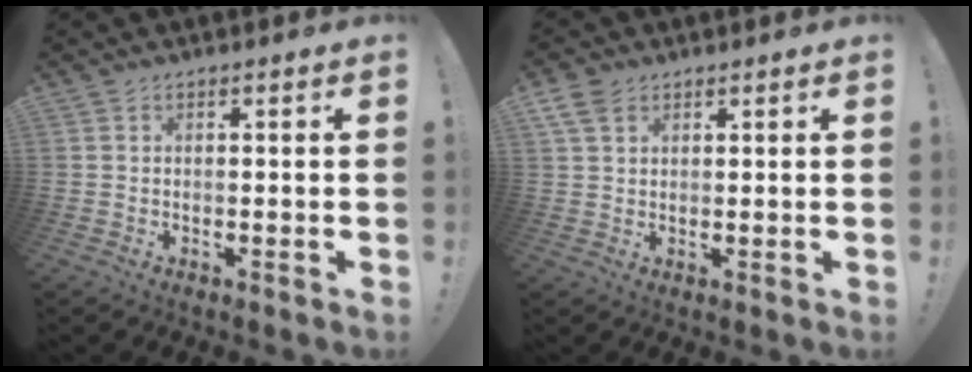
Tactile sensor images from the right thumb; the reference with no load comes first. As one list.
[{"total": 5.4, "force": [3.1, 3.5, 2.8], "torque": [-0.056, 0.000, 0.064]}]